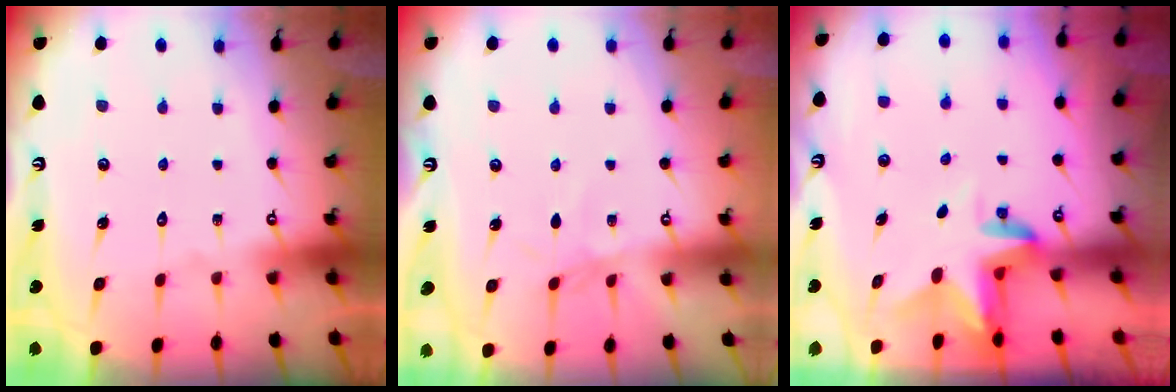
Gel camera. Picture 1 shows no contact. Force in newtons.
{"total": 1.7, "press": 1.7, "slide": 0.5}
{"total": 3.3, "press": 3.2, "slide": 0.3}